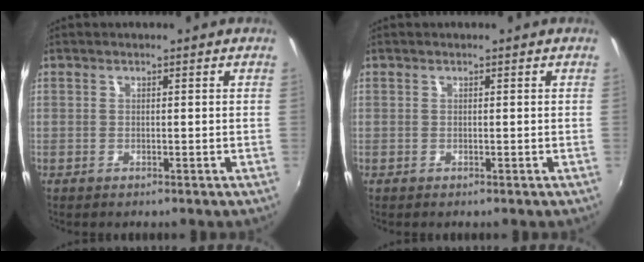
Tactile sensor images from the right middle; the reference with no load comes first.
{"total": 0.0}